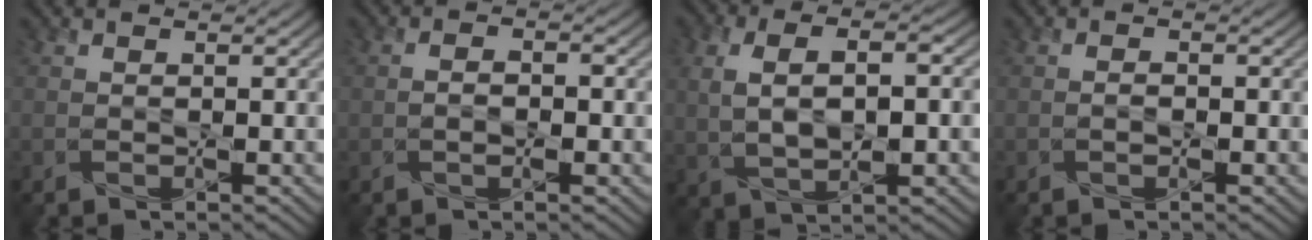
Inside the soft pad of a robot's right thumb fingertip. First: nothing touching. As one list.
[{"total": 2.4, "force": [-0.5, 1.4, 1.9], "torque": [-0.022, -0.001, -0.014]}, {"total": 9.0, "force": [0.6, 4.4, 7.9], "torque": [-0.169, 0.006, 0.016]}, {"total": 0.8, "force": [-0.3, 0.4, 0.6], "torque": [-0.014, 0.000, -0.005]}]